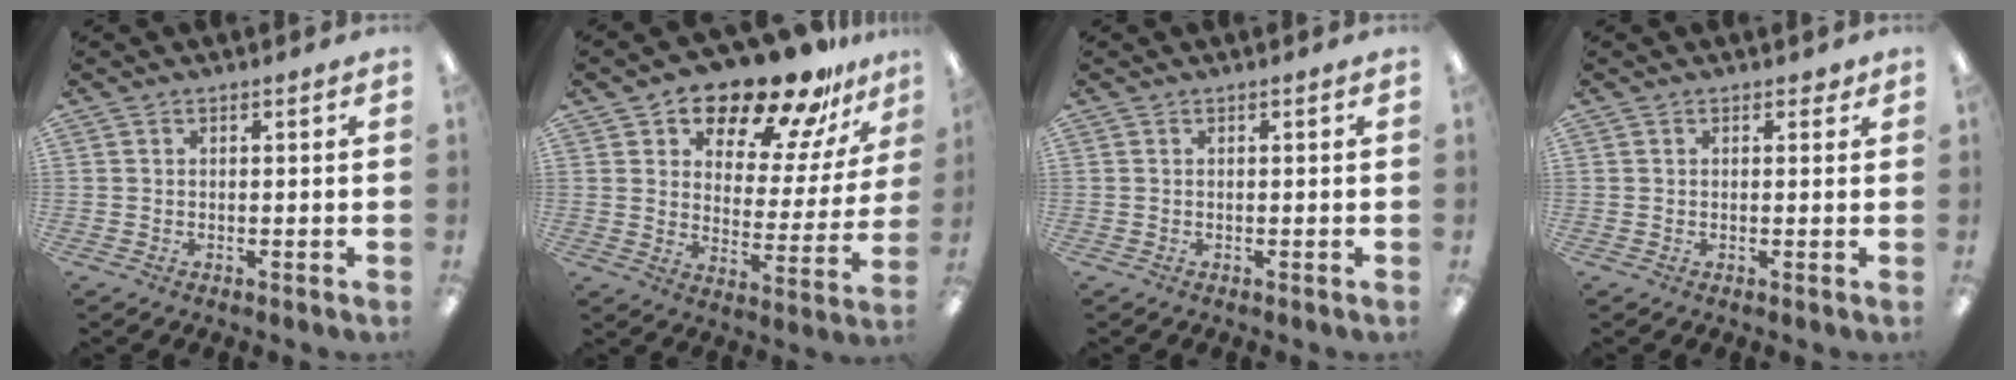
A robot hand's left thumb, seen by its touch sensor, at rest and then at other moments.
{"total": 18.5, "force": [15.7, 6.2, 7.7], "torque": [-0.130, -0.118, 0.270]}
{"total": 0.0}
{"total": 1.5, "force": [0.7, 1.2, 0.7], "torque": [-0.006, 0.002, 0.010]}